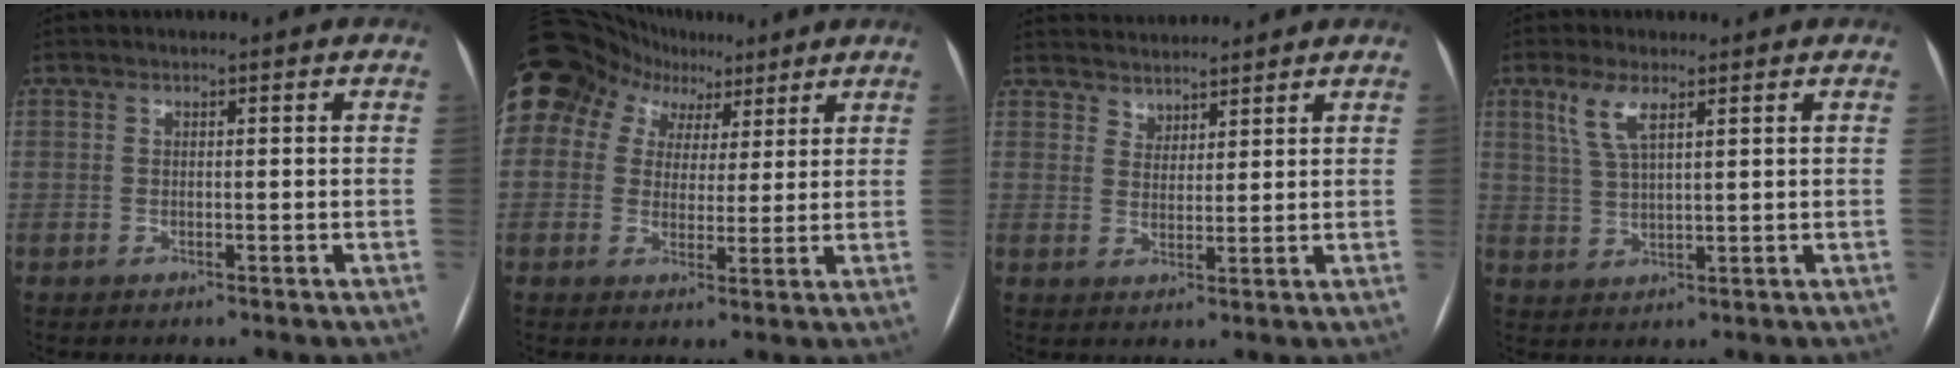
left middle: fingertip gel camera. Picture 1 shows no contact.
{"total": 20.1, "force": [10.9, 15.0, 7.8], "torque": [-0.214, 0.094, 0.196]}
{"total": 6.5, "force": [6.1, 2.1, 0.6], "torque": [-0.006, 0.021, 0.098]}
{"total": 4.9, "force": [2.8, 1.1, 3.8], "torque": [-0.089, 0.008, 0.061]}